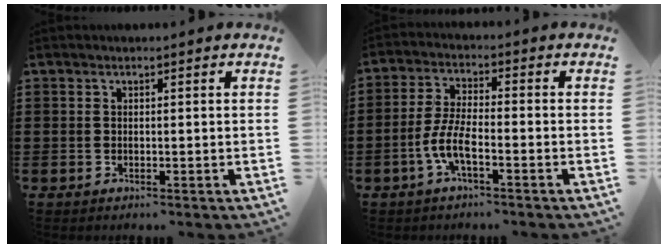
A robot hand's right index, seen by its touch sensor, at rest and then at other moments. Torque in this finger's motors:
{"motor_torque": [1.85, 0.28, 0.85, 0.21]}